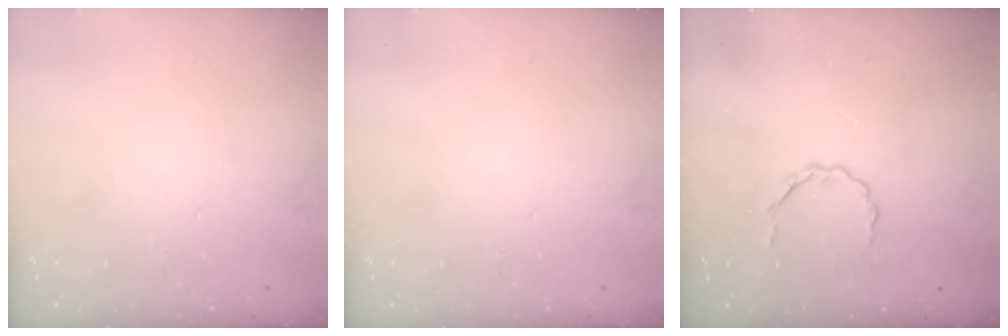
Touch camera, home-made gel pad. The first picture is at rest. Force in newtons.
{"total": 0.0}
{"total": 3.0, "press": 2.8, "slide": 1.1}